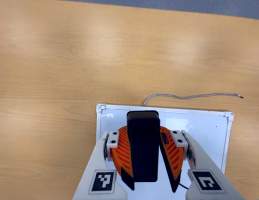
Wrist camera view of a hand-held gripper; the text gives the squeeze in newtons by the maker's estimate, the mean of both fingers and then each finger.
{"total": 11.2, "left": 10.6, "right": 11.9}